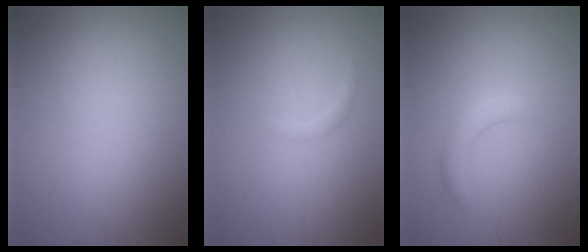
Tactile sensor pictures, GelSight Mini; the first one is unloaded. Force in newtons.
{"total": 0.6, "press": 0.6, "slide": 0.1}
{"total": 1.5, "press": 1.5, "slide": 0.2}